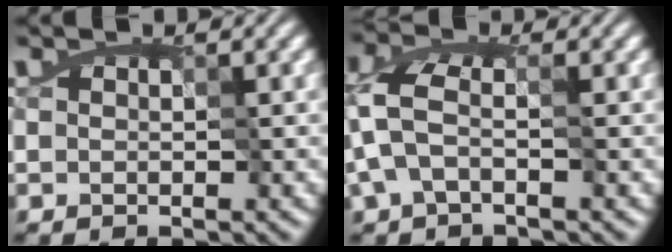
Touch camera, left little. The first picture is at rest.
{"total": 3.5, "force": [-1.9, 1.4, 2.6], "torque": [-0.074, 0.005, -0.037]}